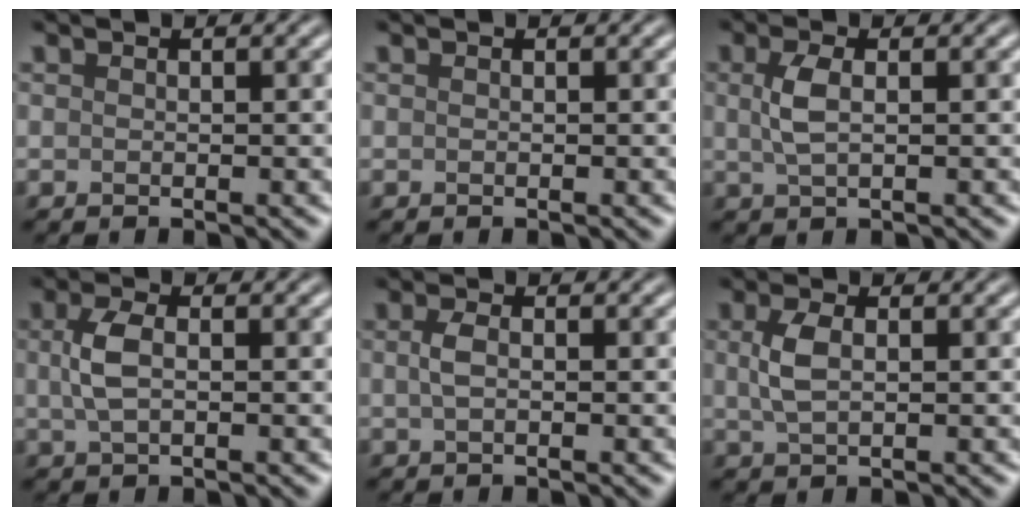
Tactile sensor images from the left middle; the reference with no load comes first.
{"total": 0.0}
{"total": 2.3, "force": [0.5, 1.0, 2.0], "torque": [-0.049, 0.002, 0.008]}
{"total": 2.7, "force": [0.3, 1.4, 2.3], "torque": [-0.056, 0.003, 0.003]}
{"total": 1.3, "force": [0.0, 0.7, 1.1], "torque": [-0.029, 0.001, -0.002]}
{"total": 2.5, "force": [0.5, 1.3, 2.1], "torque": [-0.053, 0.001, 0.010]}